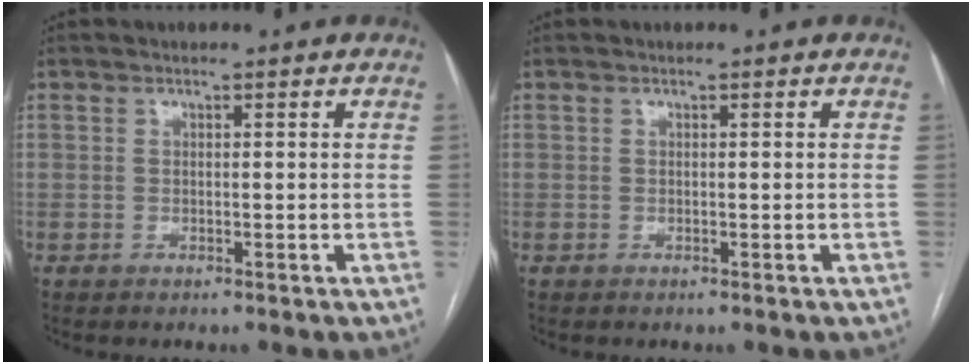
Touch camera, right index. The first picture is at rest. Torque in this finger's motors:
{"motor_torque": [0.00, 0.00, 0.00, 0.00]}